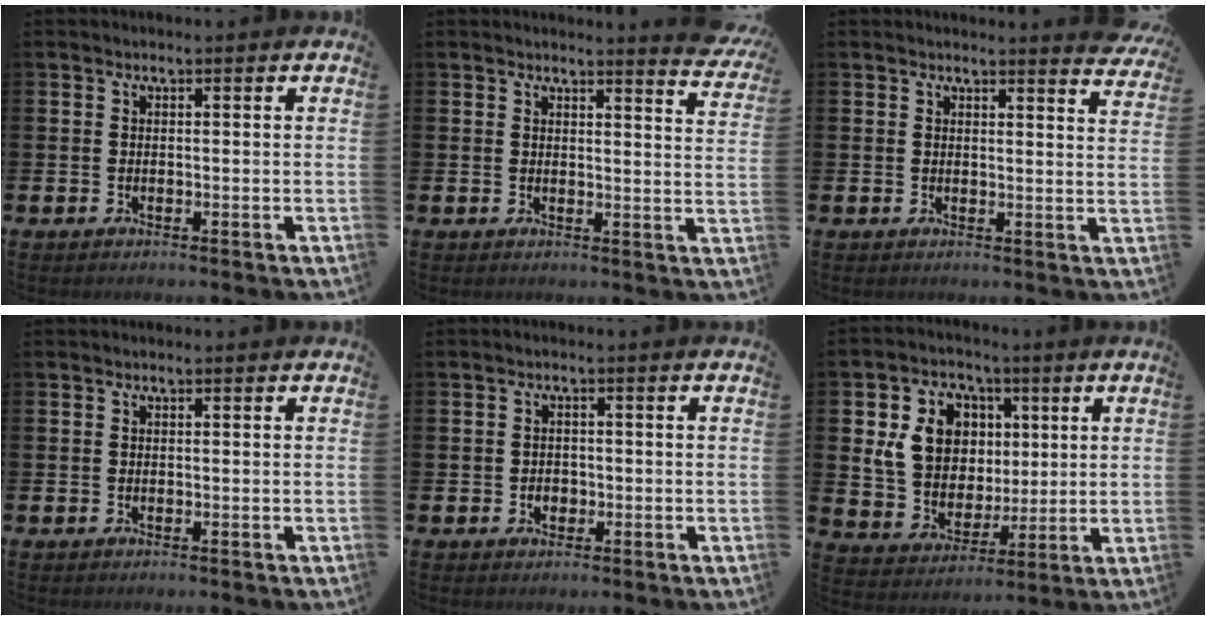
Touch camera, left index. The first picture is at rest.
{"total": 3.2, "force": [3.2, -0.4, 0.4], "torque": [0.010, -0.032, 0.052]}
{"total": 2.7, "force": [2.7, -0.3, 0.0], "torque": [0.019, -0.028, 0.044]}
{"total": 0.0}
{"total": 1.7, "force": [-0.5, 1.4, 0.8], "torque": [-0.016, 0.006, -0.012]}
{"total": 9.4, "force": [3.7, 7.6, 4.1], "torque": [-0.110, 0.011, 0.070]}